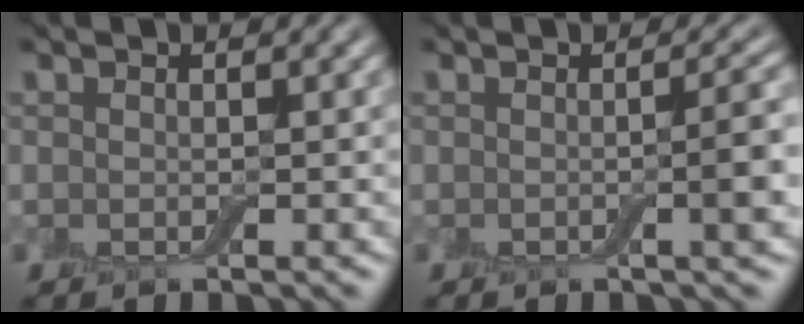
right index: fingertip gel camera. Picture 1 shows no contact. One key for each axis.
{"total": 2.9, "fx": -0.2, "fy": 0.6, "fz": 2.8, "tx": -0.033, "ty": 0.005, "tz": -0.007}